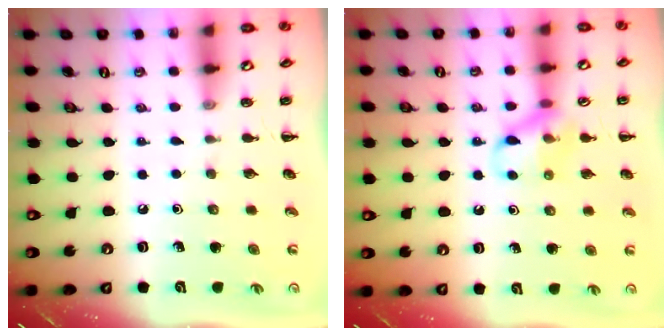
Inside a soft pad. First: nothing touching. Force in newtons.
{"total": 10.6, "press": 10.6, "slide": 0.9}